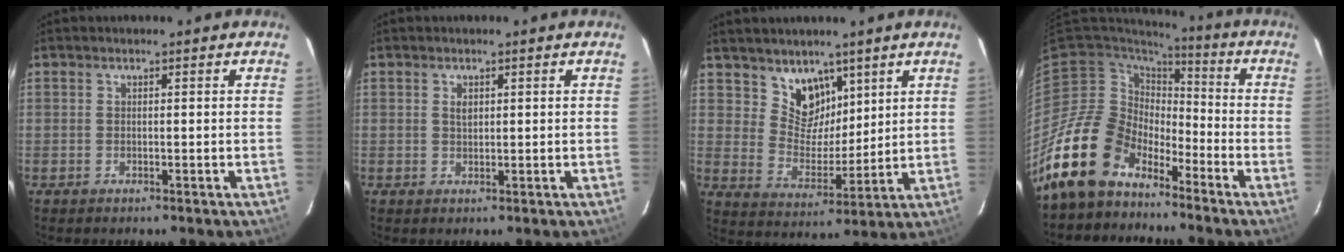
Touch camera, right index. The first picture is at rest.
{"total": 1.5, "force": [0.5, 0.9, 1.0], "torque": [-0.016, 0.003, 0.009]}
{"total": 8.4, "force": [5.7, 5.7, 2.3], "torque": [-0.032, -0.005, 0.114]}
{"total": 15.0, "force": [-11.3, 8.9, 4.4], "torque": [-0.100, 0.016, -0.206]}